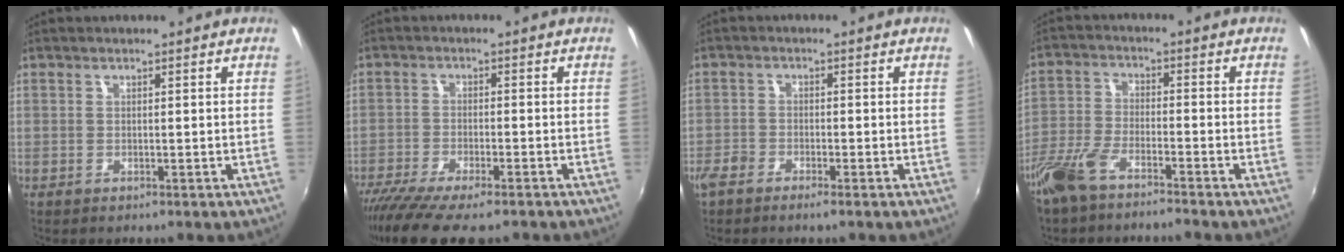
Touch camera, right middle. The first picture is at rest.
{"total": 12.8, "force": [-10.1, 2.5, 7.4], "torque": [-0.159, -0.048, -0.170]}
{"total": 3.9, "force": [-3.1, 1.2, 2.1], "torque": [-0.062, -0.005, -0.064]}
{"total": 7.9, "force": [-6.0, 2.1, 4.6], "torque": [-0.109, -0.006, -0.121]}